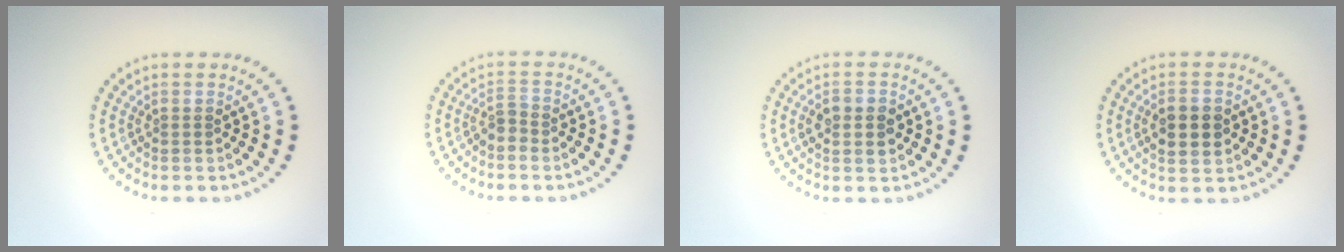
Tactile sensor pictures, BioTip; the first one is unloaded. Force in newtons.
{"total": 1.5, "press": 0.9, "slide": 1.1}
{"total": 2.8, "press": 2.8, "slide": 0.0}
{"total": 3.0, "press": 3.0, "slide": 0.2}